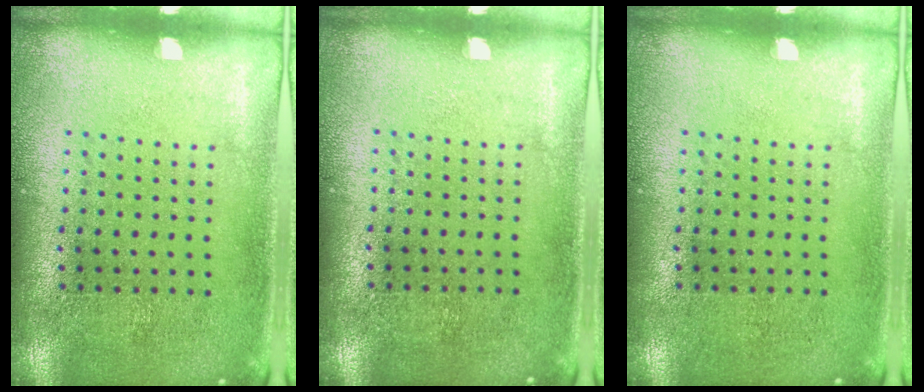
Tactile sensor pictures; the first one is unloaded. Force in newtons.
{"total": 0.0}
{"total": 0.0}